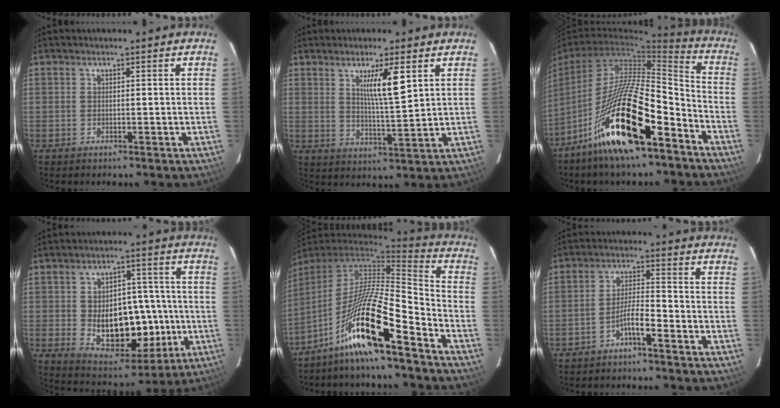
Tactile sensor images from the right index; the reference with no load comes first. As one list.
[{"total": 7.0, "force": [3.1, 0.2, 6.2], "torque": [-0.108, -0.012, 0.056]}, {"total": 21.1, "force": [-12.5, 4.1, 16.6], "torque": [-0.315, -0.023, -0.224]}, {"total": 14.1, "force": [-1.7, 8.2, 11.3], "torque": [-0.171, 0.016, -0.007]}, {"total": 18.3, "force": [-12.0, 0.6, 13.8], "torque": [-0.284, -0.014, -0.224]}, {"total": 4.5, "force": [-3.0, 0.2, 3.4], "torque": [-0.060, 0.010, -0.057]}]